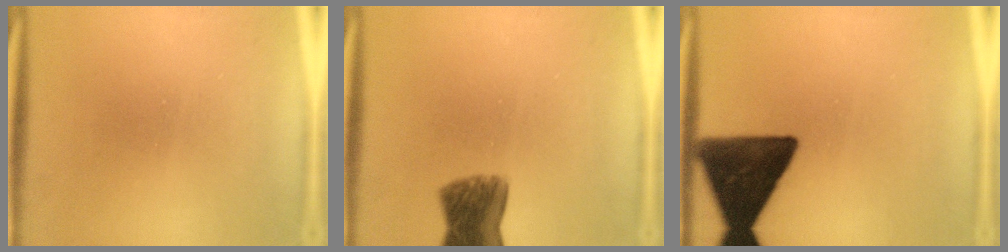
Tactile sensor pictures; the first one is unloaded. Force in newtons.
{"total": 7.5}
{"total": 15.2}